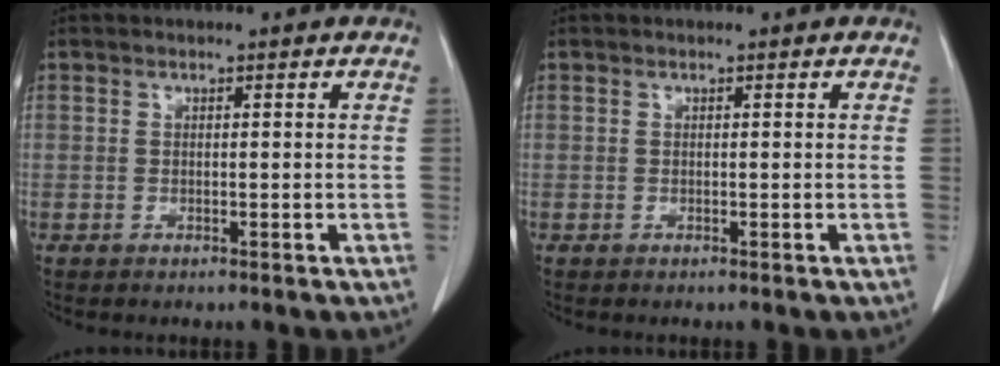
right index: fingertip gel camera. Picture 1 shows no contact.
{"total": 0.0}